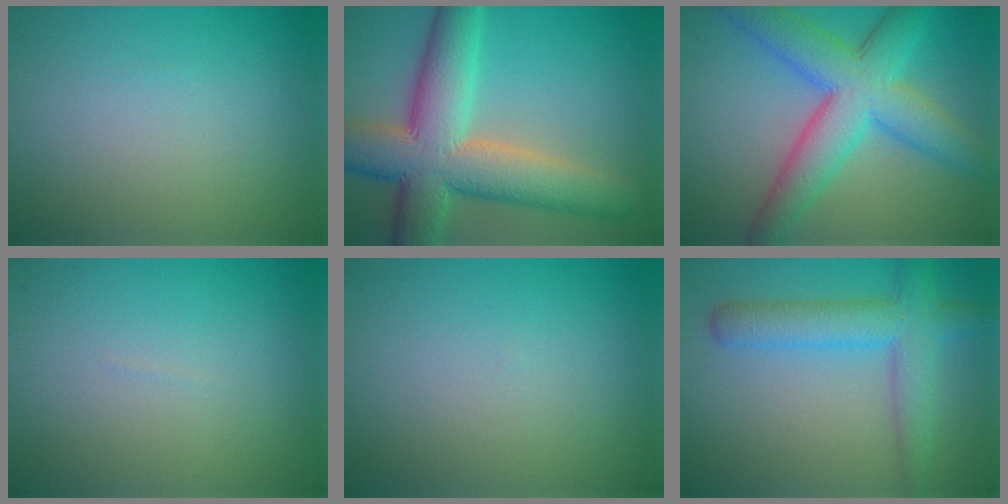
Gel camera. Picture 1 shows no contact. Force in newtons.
{"total": 11.0, "press": 11.0, "slide": 0.5}
{"total": 8.3, "press": 8.3, "slide": 0.2}
{"total": 0.0}
{"total": 0.0}
{"total": 5.0, "press": 5.0, "slide": 0.1}